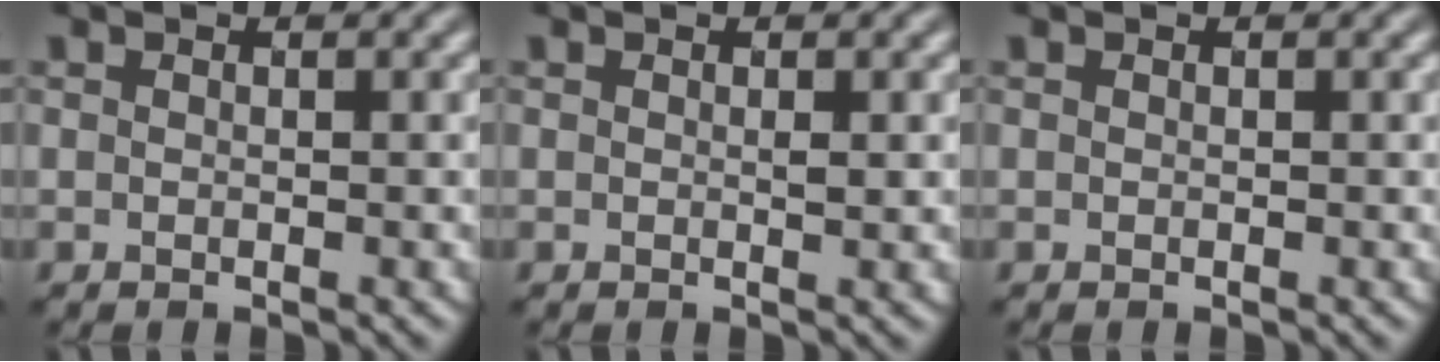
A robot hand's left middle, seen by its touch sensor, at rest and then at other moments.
{"total": 0.6, "force": [0.1, 0.1, 0.6], "torque": [-0.008, -0.001, 0.001]}
{"total": 0.0}